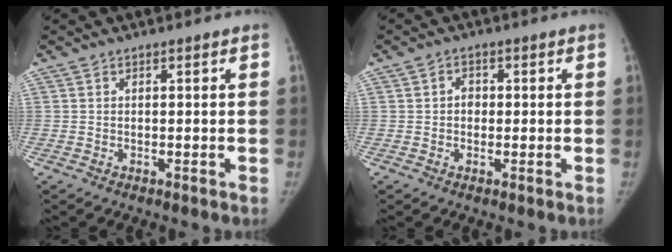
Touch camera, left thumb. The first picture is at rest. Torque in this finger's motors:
{"motor_torque": [-0.30, 0.19, -0.41, 0.30, -0.02]}